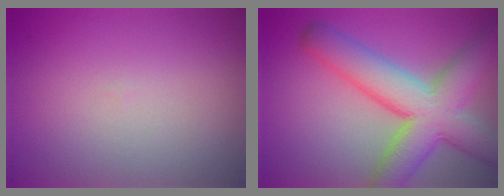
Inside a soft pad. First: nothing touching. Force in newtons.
{"total": 9.0, "press": 9.0, "slide": 0.4}